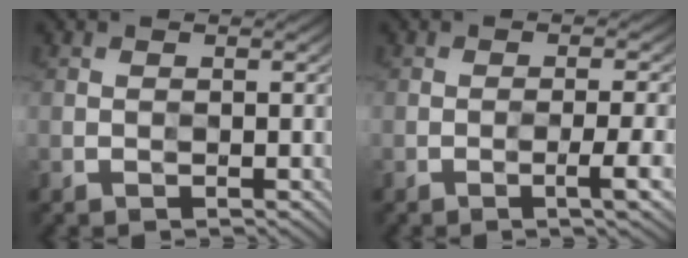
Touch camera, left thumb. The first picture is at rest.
{"total": 3.0, "force": [-1.5, 0.0, 2.6], "torque": [-0.038, 0.011, -0.027]}